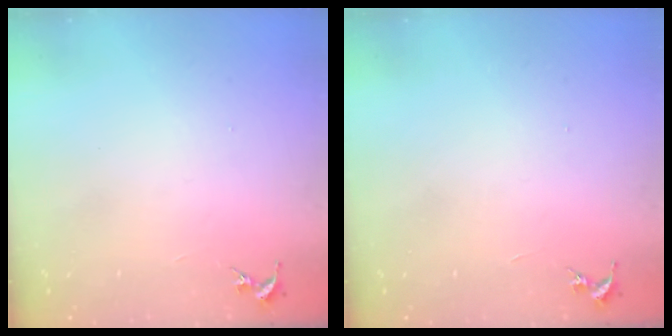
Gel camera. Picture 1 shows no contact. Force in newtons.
{"total": 0.0}